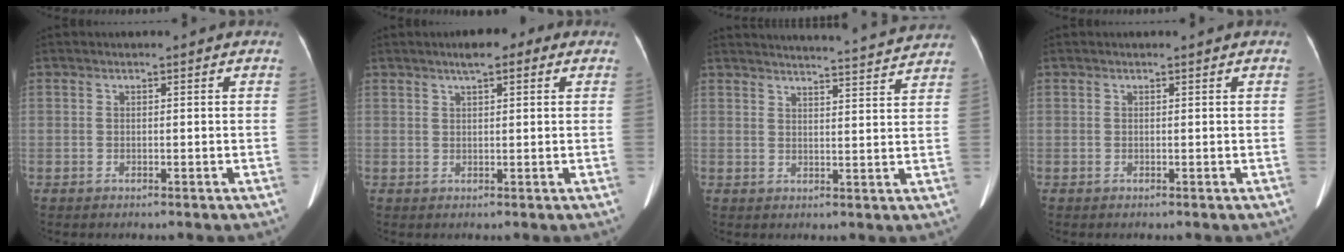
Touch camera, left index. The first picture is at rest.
{"total": 4.2, "force": [2.4, 1.4, 3.1], "torque": [-0.050, 0.016, 0.033]}
{"total": 16.1, "force": [15.6, 0.1, 3.8], "torque": [-0.055, -0.014, 0.190]}
{"total": 0.0}